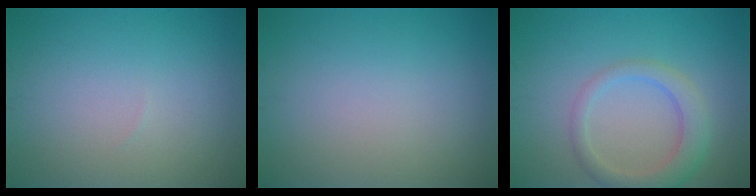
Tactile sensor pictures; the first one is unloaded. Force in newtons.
{"total": 0.0}
{"total": 3.5, "press": 3.5, "slide": 0.4}